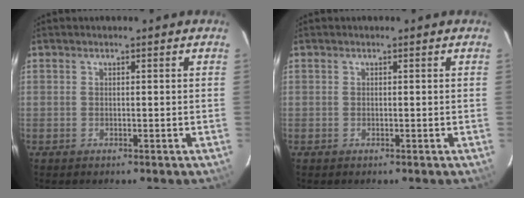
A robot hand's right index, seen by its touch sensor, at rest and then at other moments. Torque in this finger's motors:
{"motor_torque": [0.00, 0.00, 0.01, 0.01]}